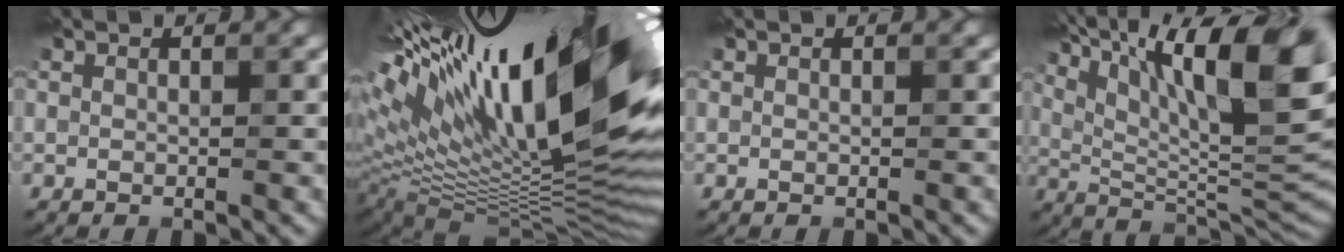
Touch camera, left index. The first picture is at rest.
{"total": 22.1, "force": [10.0, 7.5, 18.3], "torque": [-0.272, 0.057, 0.180]}
{"total": 0.0}
{"total": 16.1, "force": [7.3, 4.6, 13.5], "torque": [-0.206, 0.014, 0.127]}